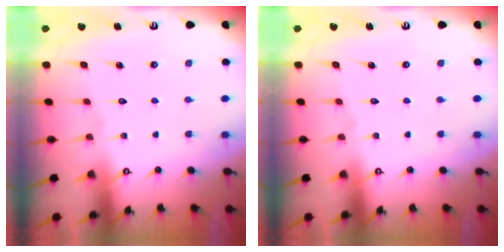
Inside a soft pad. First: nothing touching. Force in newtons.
{"total": 0.0}